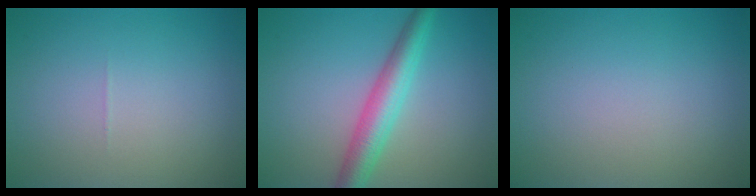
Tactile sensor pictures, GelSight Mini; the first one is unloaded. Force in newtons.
{"total": 4.4, "press": 4.4, "slide": 0.1}
{"total": 0.0}